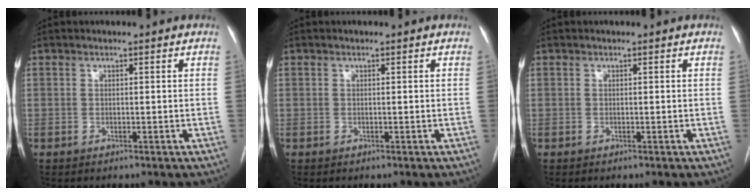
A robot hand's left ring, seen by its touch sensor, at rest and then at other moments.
{"total": 0.0}
{"total": 0.0}